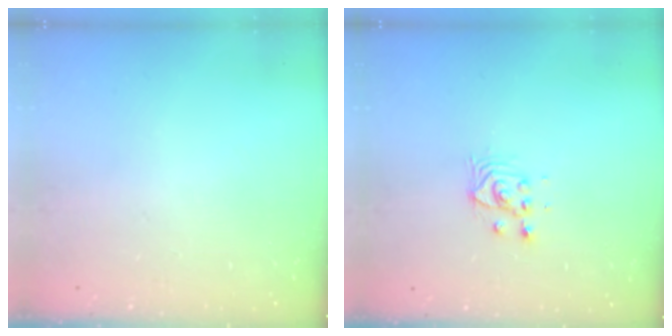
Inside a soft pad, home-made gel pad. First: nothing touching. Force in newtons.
{"total": 3.8, "press": 3.8, "slide": 0.2}